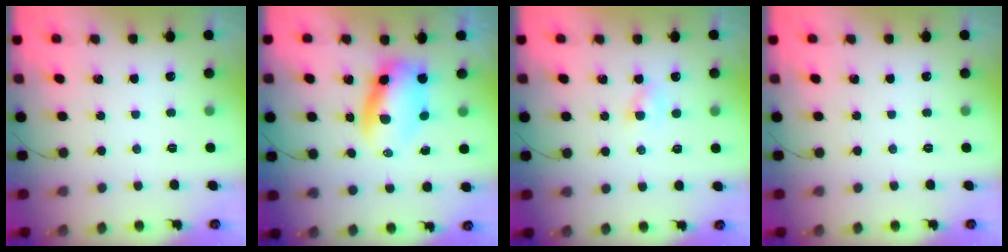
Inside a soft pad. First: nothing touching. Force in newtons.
{"total": 7.0, "press": 6.9, "slide": 1.5}
{"total": 1.6, "press": 1.4, "slide": 0.7}
{"total": 0.0}